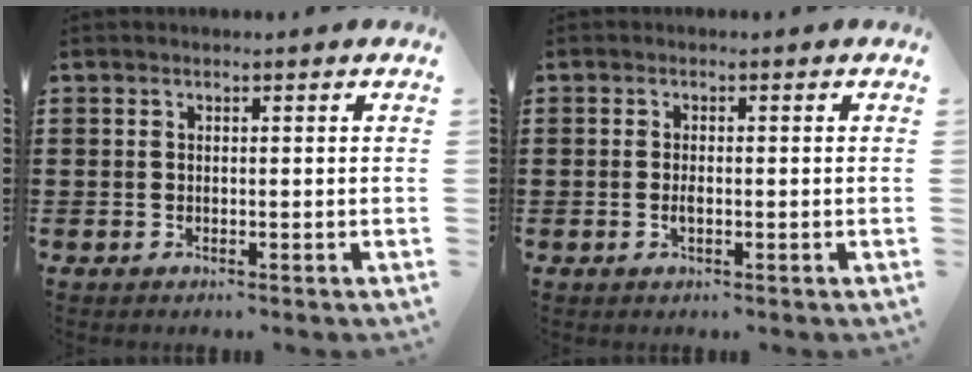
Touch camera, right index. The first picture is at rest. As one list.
[{"total": 1.3, "force": [-0.2, 0.3, 1.2], "torque": [-0.023, -0.006, -0.002]}]